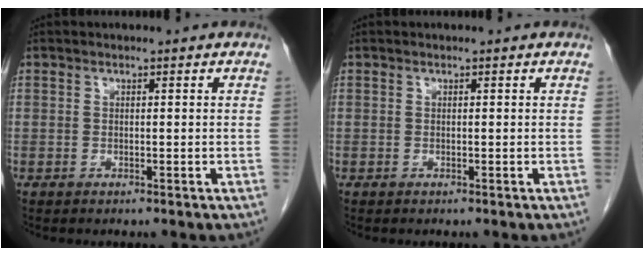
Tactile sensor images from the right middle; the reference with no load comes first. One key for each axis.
{"total": 0.0}